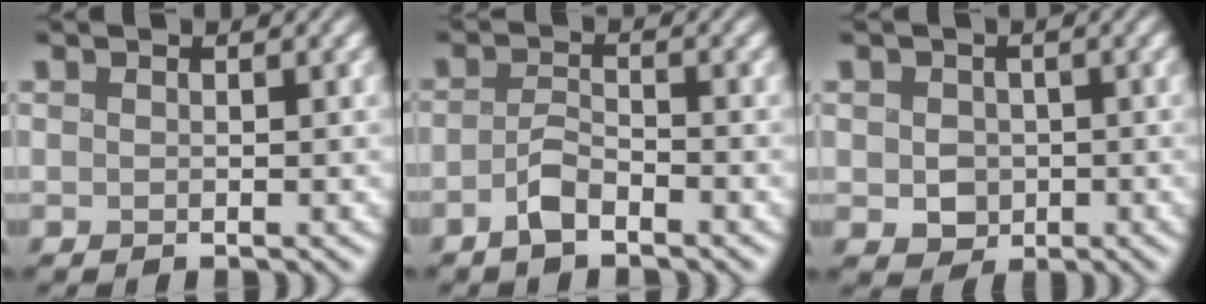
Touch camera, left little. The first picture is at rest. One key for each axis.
{"total": 2.5, "fx": -2.1, "fy": 0.7, "fz": 1.3, "tx": -0.022, "ty": 0.003, "tz": -0.045}
{"total": 2.5, "fx": -0.4, "fy": 2.2, "fz": 1.1, "tx": -0.025, "ty": -0.003, "tz": -0.010}